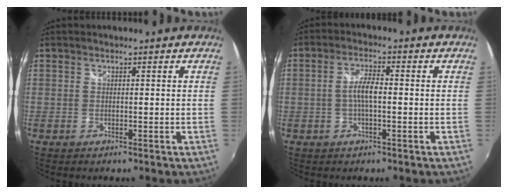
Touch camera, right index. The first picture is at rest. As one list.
[{"total": 3.9, "force": [-0.5, 1.0, 3.8], "torque": [-0.075, 0.006, -0.008]}]